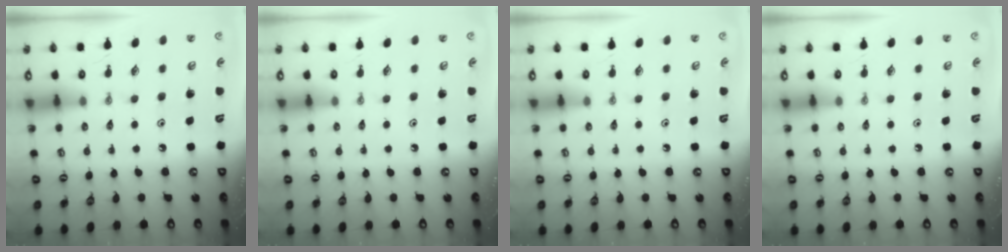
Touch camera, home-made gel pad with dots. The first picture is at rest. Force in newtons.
{"total": 0.0}
{"total": 0.0}
{"total": 0.0}